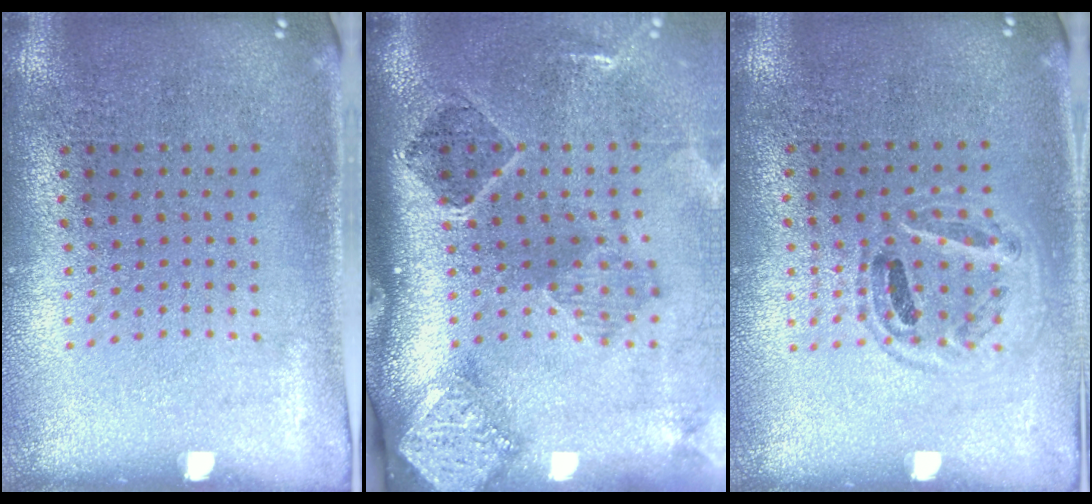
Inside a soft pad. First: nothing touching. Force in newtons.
{"total": 3.0, "press": 1.9, "slide": 2.3}
{"total": 0.9, "press": 0.9, "slide": 0.4}